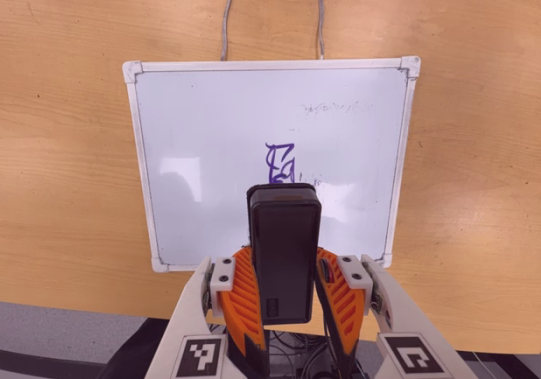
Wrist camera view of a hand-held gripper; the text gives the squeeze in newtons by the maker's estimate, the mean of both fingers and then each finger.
{"total": 7.5, "left": 6.8, "right": 8.1}